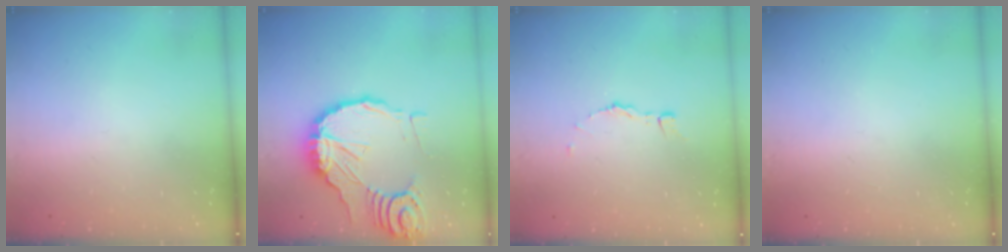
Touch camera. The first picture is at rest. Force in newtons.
{"total": 16.3, "press": 16.2, "slide": 1.8}
{"total": 4.7, "press": 4.7, "slide": 0.5}
{"total": 0.0}